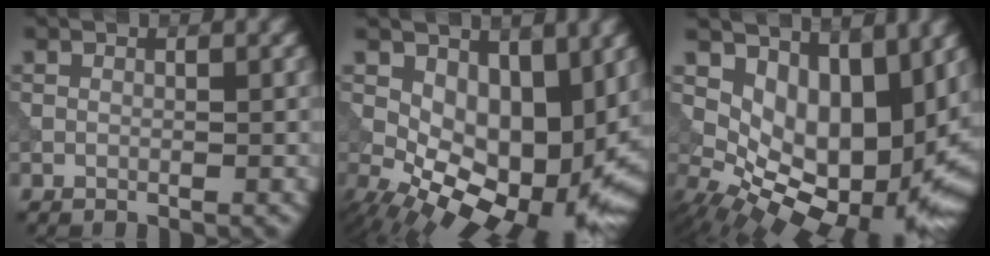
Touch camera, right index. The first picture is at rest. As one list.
[{"total": 11.1, "force": [0.5, 6.5, 8.9], "torque": [-0.137, -0.035, 0.024]}, {"total": 13.3, "force": [2.8, 7.4, 10.7], "torque": [-0.142, -0.016, 0.081]}]